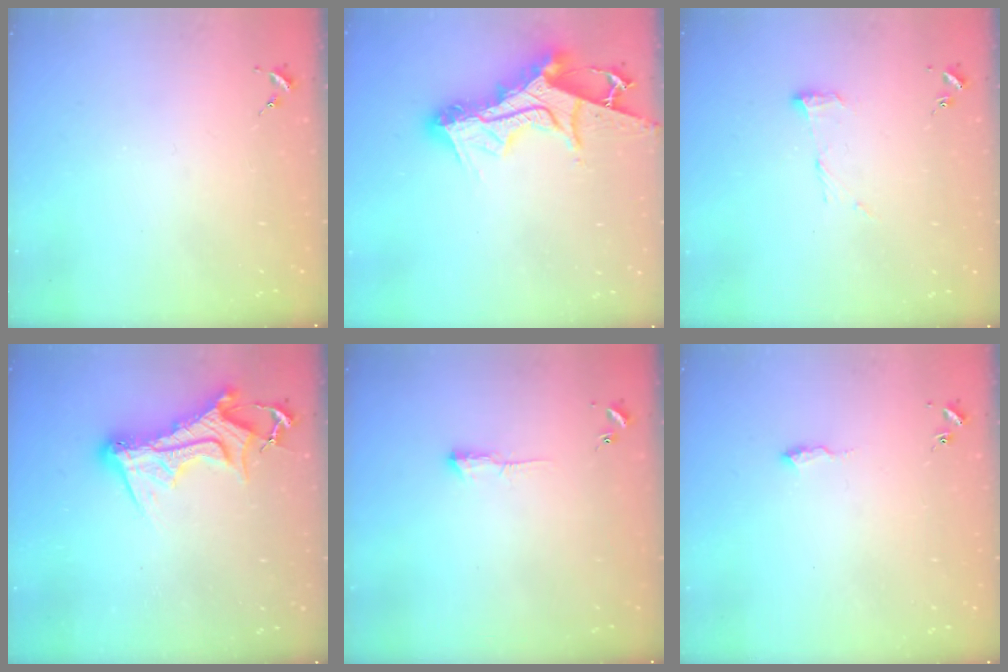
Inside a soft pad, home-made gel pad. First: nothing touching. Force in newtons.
{"total": 19.4, "press": 19.3, "slide": 1.6}
{"total": 8.1, "press": 8.1, "slide": 0.2}
{"total": 14.1, "press": 14.1, "slide": 1.5}
{"total": 3.5, "press": 3.5, "slide": 0.5}
{"total": 5.7, "press": 5.7, "slide": 0.6}